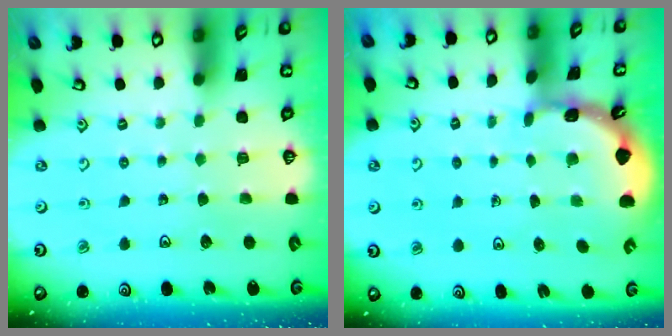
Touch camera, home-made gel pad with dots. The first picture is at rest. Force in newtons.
{"total": 1.6, "press": 1.6, "slide": 0.1}